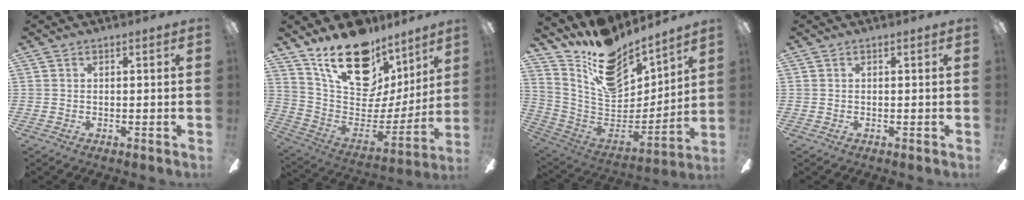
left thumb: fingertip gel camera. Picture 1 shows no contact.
{"total": 23.2, "force": [15.7, 12.0, 12.0], "torque": [-0.184, -0.104, 0.287]}
{"total": 15.6, "force": [11.9, 7.6, 6.6], "torque": [-0.125, -0.092, 0.214]}
{"total": 0.0}